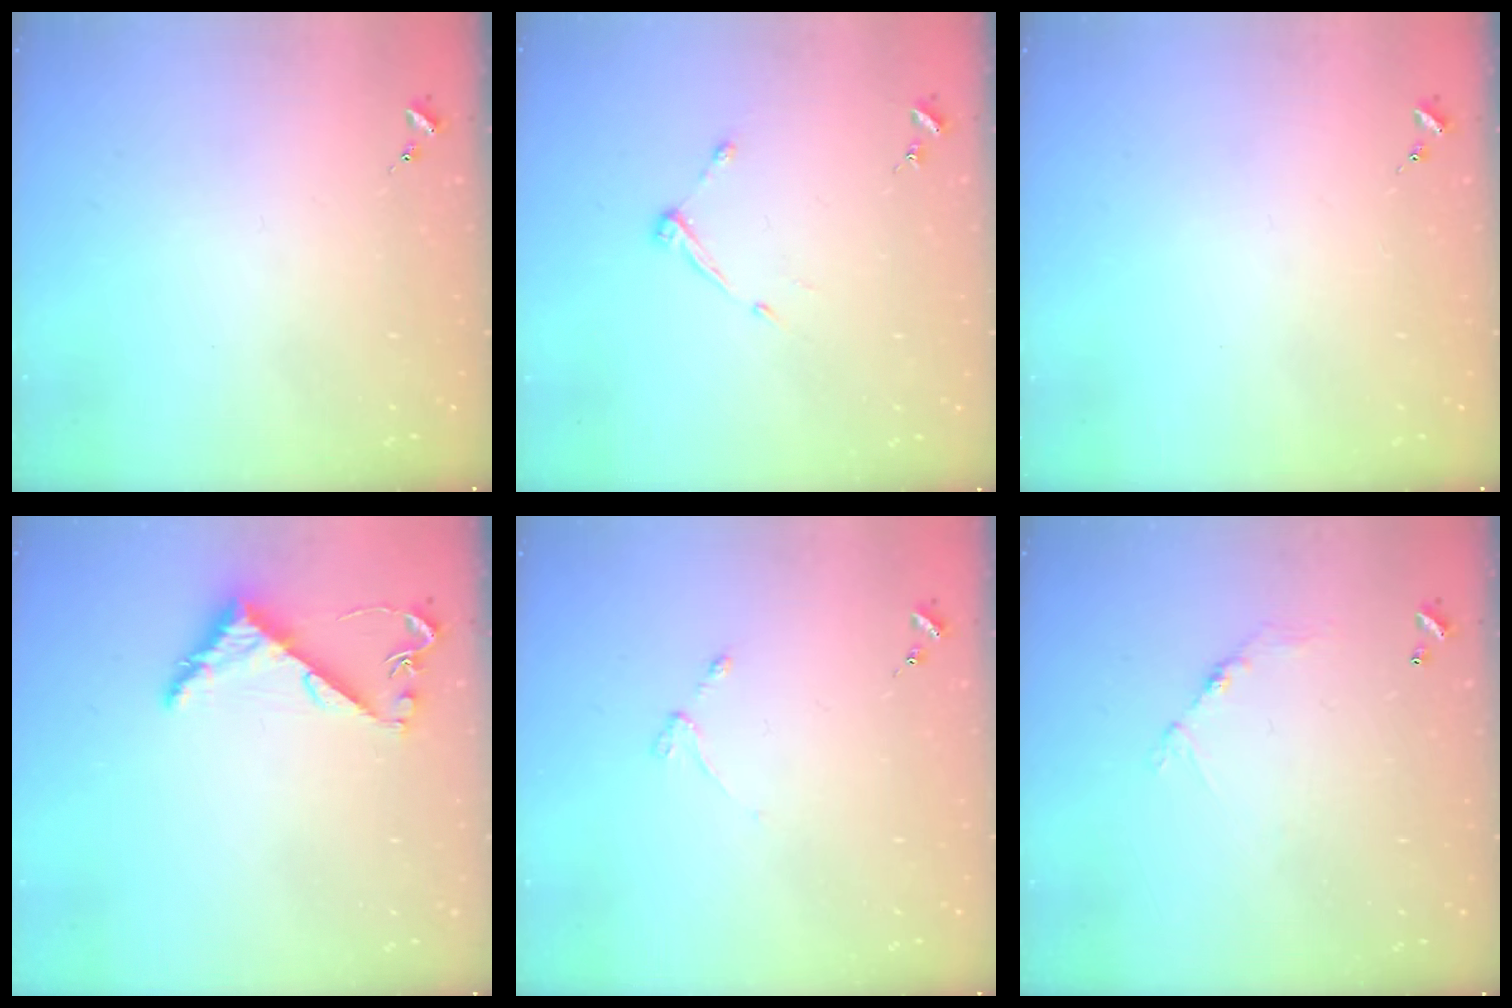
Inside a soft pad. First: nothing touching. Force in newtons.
{"total": 5.5, "press": 5.5, "slide": 0.7}
{"total": 0.0}
{"total": 5.2, "press": 5.2, "slide": 0.4}
{"total": 3.1, "press": 3.0, "slide": 0.4}
{"total": 6.7, "press": 6.7, "slide": 0.5}